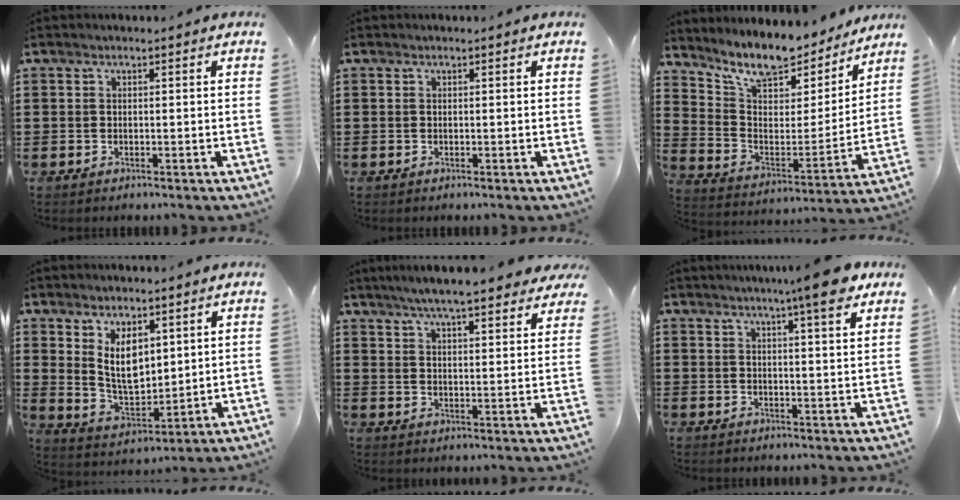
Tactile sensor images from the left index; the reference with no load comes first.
{"total": 0.0}
{"total": 9.7, "force": [8.6, 2.8, 3.5], "torque": [-0.096, -0.062, 0.147]}
{"total": 7.2, "force": [3.7, 4.0, 4.8], "torque": [-0.091, -0.013, 0.067]}
{"total": 6.1, "force": [5.6, 0.0, 2.3], "torque": [-0.067, -0.021, 0.098]}
{"total": 7.5, "force": [5.8, -0.1, 4.7], "torque": [-0.083, -0.017, 0.096]}